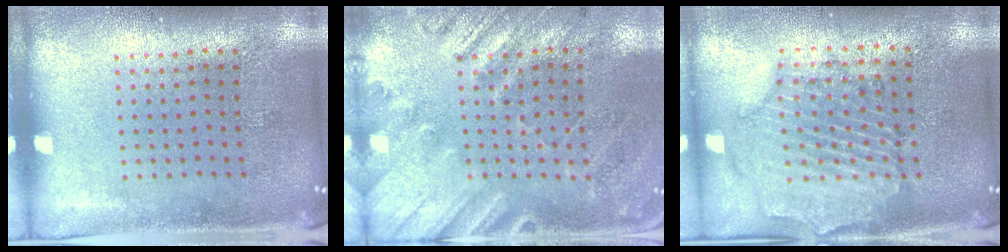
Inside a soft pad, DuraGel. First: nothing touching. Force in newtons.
{"total": 2.5, "press": 1.8, "slide": 1.7}
{"total": 0.8, "press": 0.7, "slide": 0.3}